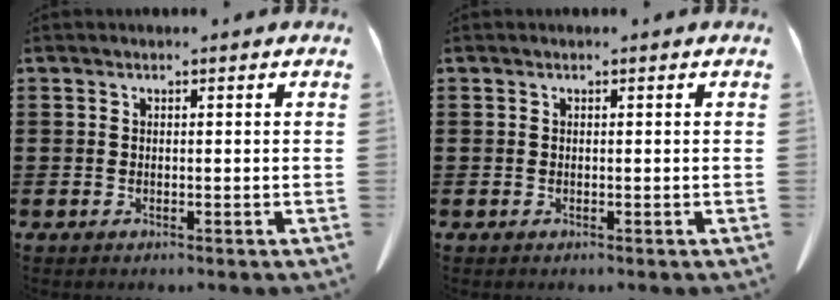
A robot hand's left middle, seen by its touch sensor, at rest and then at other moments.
{"total": 0.0}